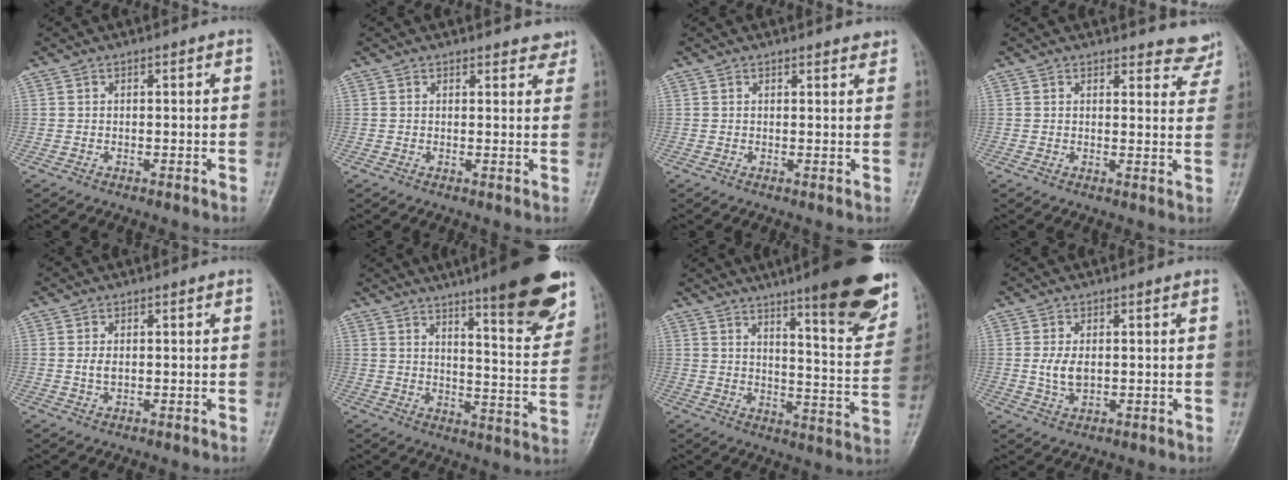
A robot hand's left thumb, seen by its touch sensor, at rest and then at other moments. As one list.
[{"total": 3.3, "force": [3.0, 1.2, 0.7], "torque": [0.015, -0.016, 0.022]}, {"total": 1.5, "force": [1.5, 0.3, 0.4], "torque": [-0.001, -0.010, 0.016]}, {"total": 6.0, "force": [5.7, 1.9, 0.2], "torque": [0.030, -0.041, 0.044]}, {"total": 1.9, "force": [0.4, 1.0, 1.6], "torque": [-0.030, 0.001, 0.010]}, {"total": 18.6, "force": [12.1, 3.1, 13.7], "torque": [-0.153, -0.071, 0.169]}, {"total": 20.4, "force": [13.2, 3.6, 15.1], "torque": [-0.171, -0.071, 0.183]}, {"total": 4.0, "force": [0.5, 2.2, 3.3], "torque": [-0.064, -0.007, 0.012]}]